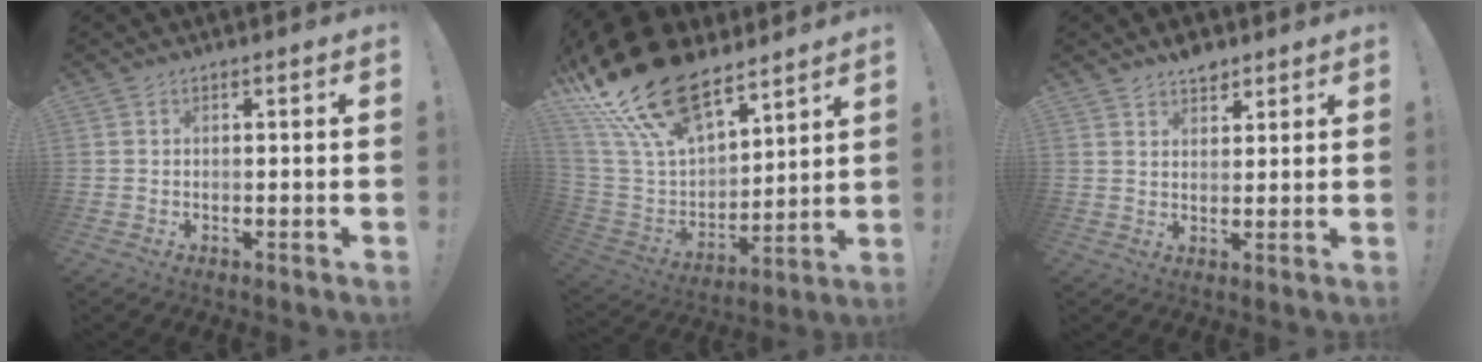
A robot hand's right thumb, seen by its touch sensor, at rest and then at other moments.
{"total": 25.5, "force": [17.1, 12.8, 13.9], "torque": [-0.268, -0.106, 0.330]}
{"total": 4.9, "force": [4.0, 2.6, 1.2], "torque": [0.004, -0.028, 0.069]}